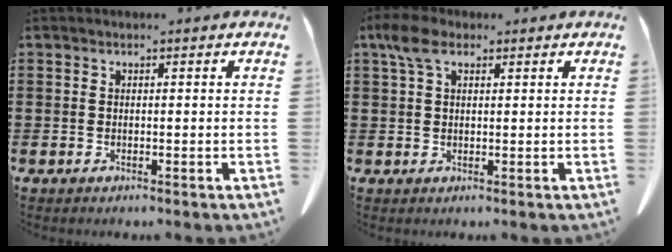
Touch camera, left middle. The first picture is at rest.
{"total": 4.4, "force": [2.1, 2.3, 3.1], "torque": [-0.069, 0.011, 0.038]}